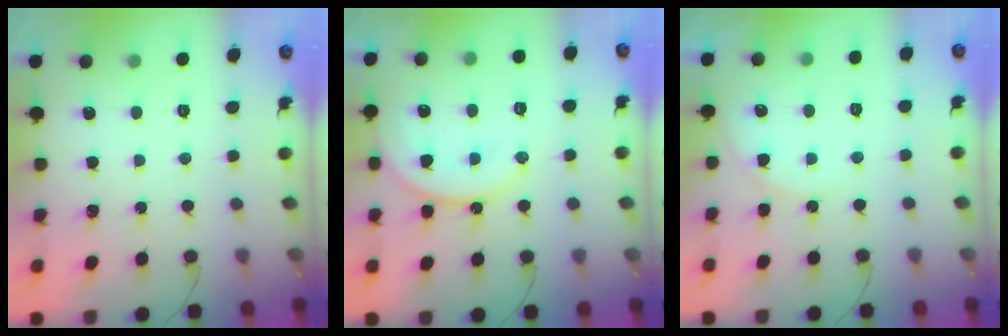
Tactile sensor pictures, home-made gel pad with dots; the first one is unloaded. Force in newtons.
{"total": 15.0, "press": 14.9, "slide": 1.7}
{"total": 6.2, "press": 6.2, "slide": 0.2}